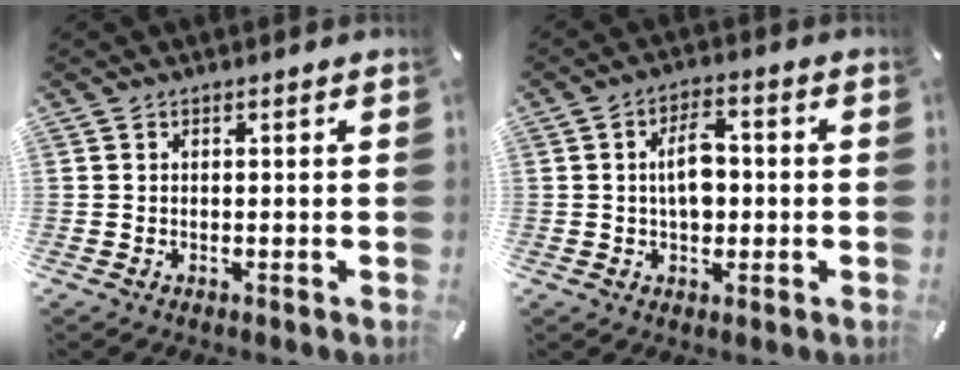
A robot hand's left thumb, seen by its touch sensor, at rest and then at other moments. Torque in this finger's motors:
{"motor_torque": [0.97, 1.82, 0.47, -0.38, 0.25]}